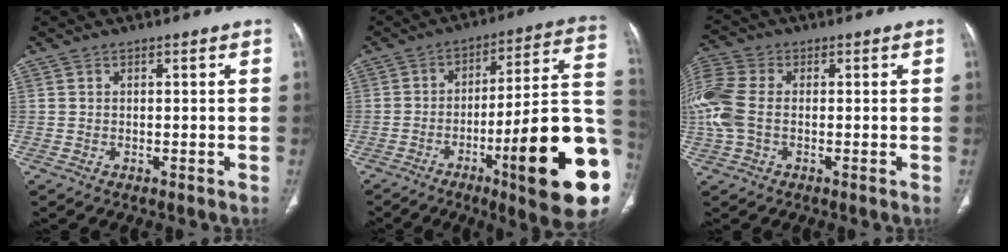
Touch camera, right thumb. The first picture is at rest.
{"total": 25.6, "force": [-7.7, 4.5, 23.9], "torque": [-0.272, 0.021, -0.108]}
{"total": 10.8, "force": [-0.4, 7.2, 8.0], "torque": [-0.217, 0.019, -0.009]}